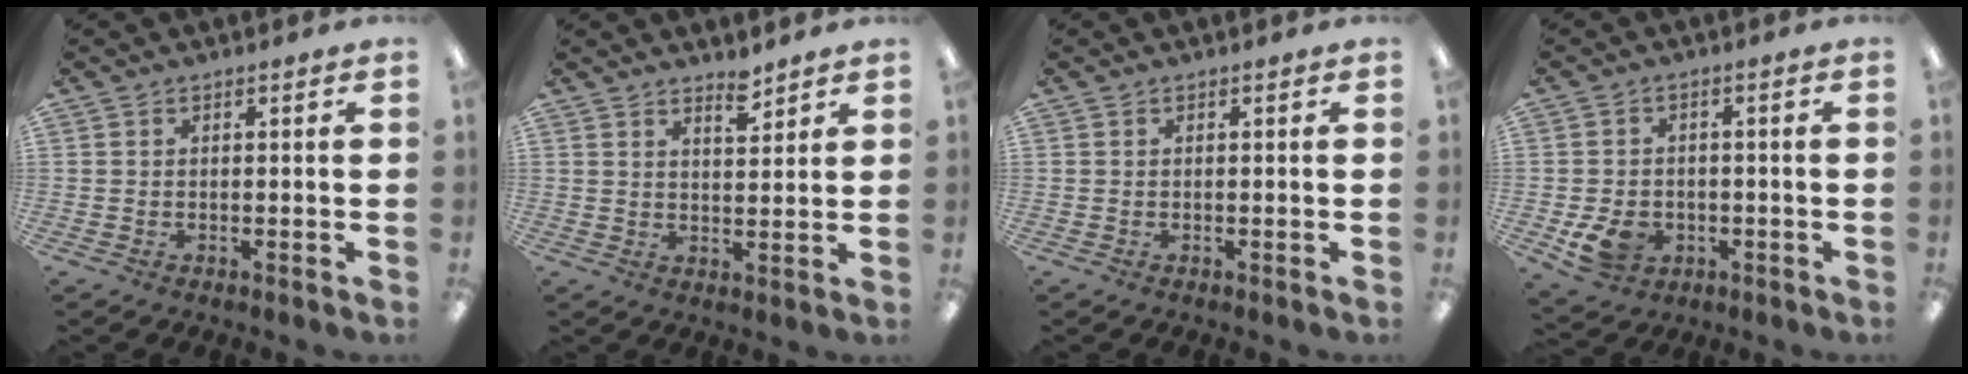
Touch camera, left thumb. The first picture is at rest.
{"total": 4.2, "force": [3.7, 1.0, 1.6], "torque": [-0.007, -0.031, 0.060]}
{"total": 0.0}
{"total": 7.0, "force": [-2.4, 5.3, 3.9], "torque": [-0.082, 0.007, -0.044]}